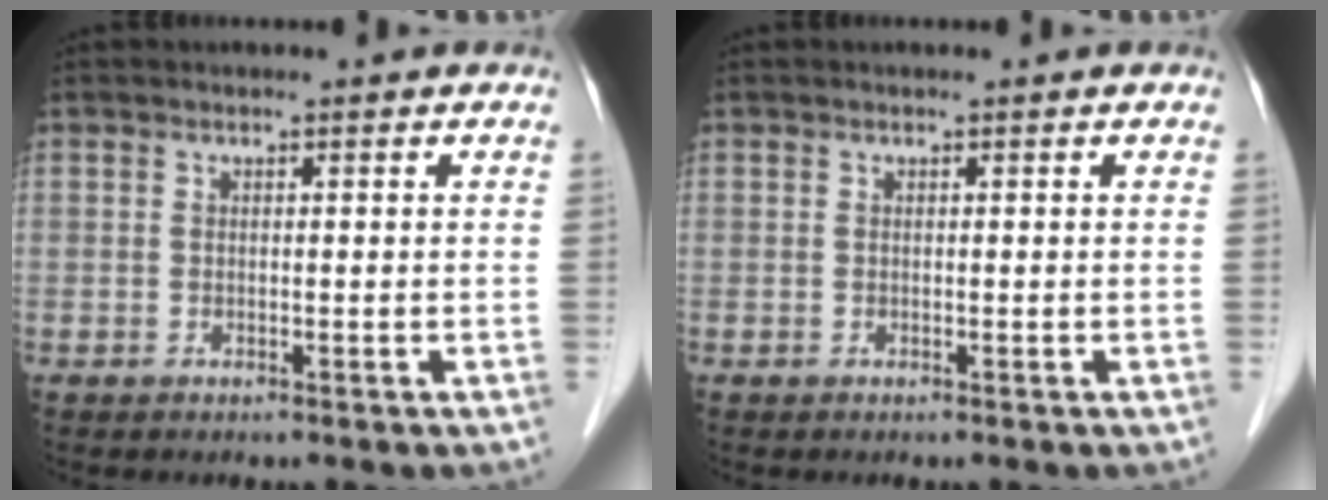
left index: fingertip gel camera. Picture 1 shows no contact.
{"total": 0.0}